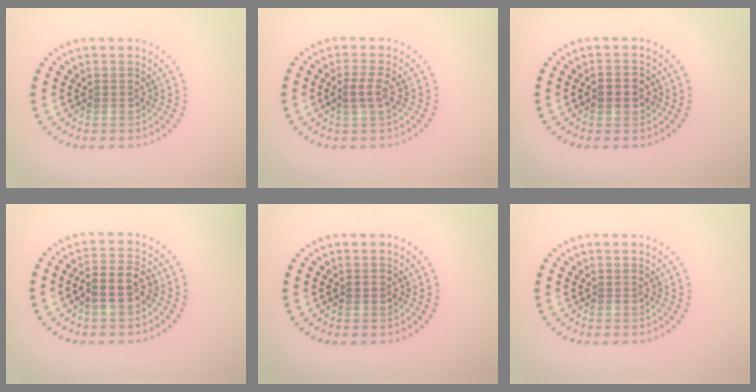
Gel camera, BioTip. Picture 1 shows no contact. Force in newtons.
{"total": 1.7, "press": 1.6, "slide": 0.6}
{"total": 1.7, "press": 1.7, "slide": 0.1}
{"total": 3.0, "press": 2.8, "slide": 1.1}
{"total": 0.9, "press": 0.9, "slide": 0.1}
{"total": 0.0}